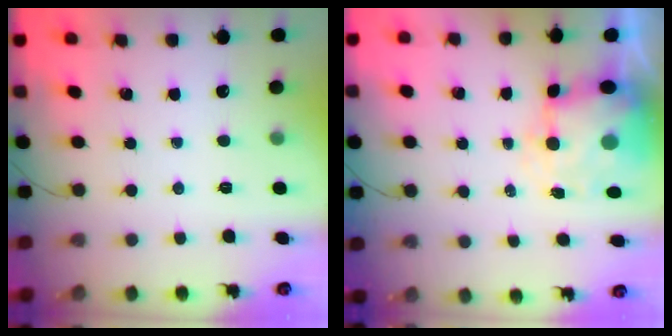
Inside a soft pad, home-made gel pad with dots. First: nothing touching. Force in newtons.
{"total": 6.0, "press": 5.7, "slide": 1.7}